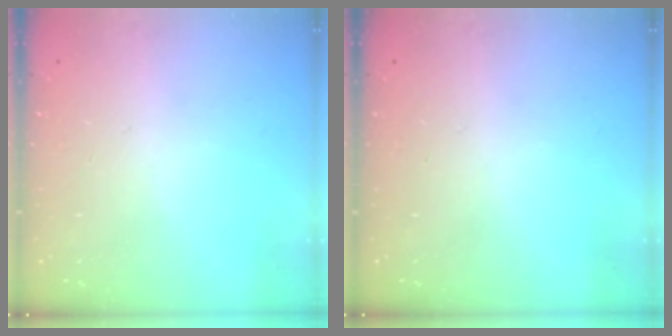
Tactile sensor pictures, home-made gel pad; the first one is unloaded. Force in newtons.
{"total": 0.0}